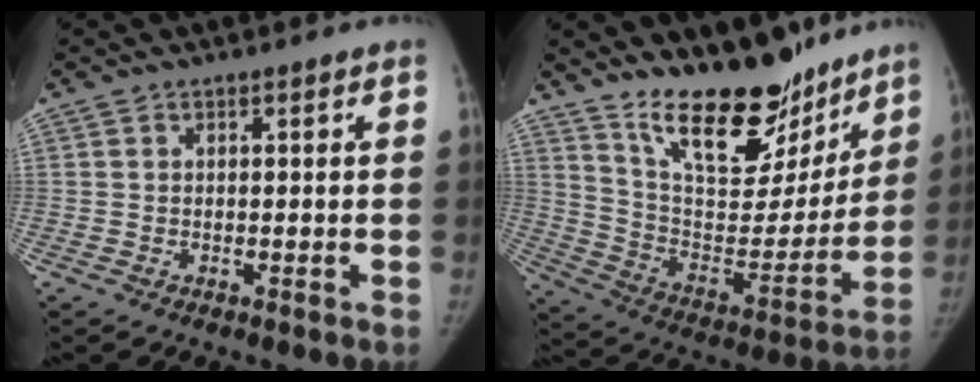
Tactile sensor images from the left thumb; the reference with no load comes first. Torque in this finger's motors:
{"motor_torque": [0.32, 0.20, 1.38, -1.39, 0.09]}